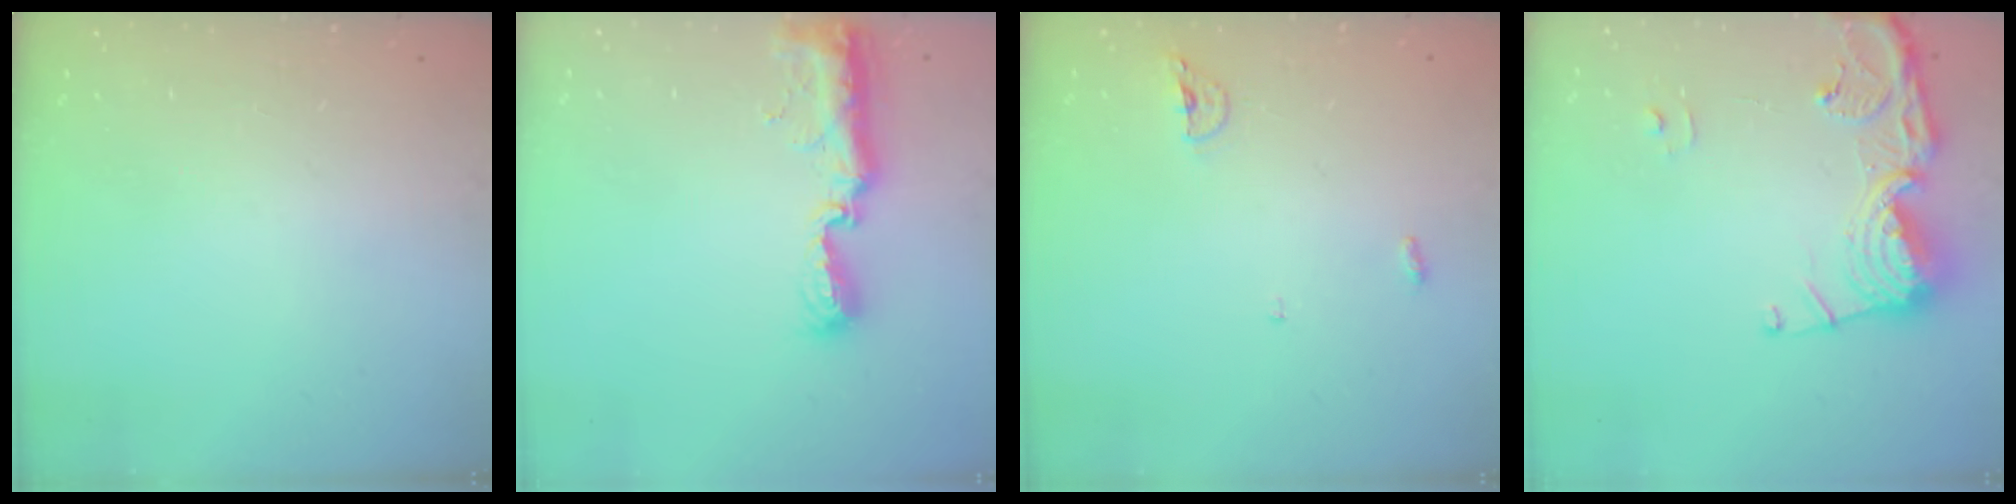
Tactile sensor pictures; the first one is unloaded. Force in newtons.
{"total": 11.8, "press": 10.2, "slide": 5.9}
{"total": 4.1, "press": 4.0, "slide": 0.9}
{"total": 14.8, "press": 14.7, "slide": 1.7}